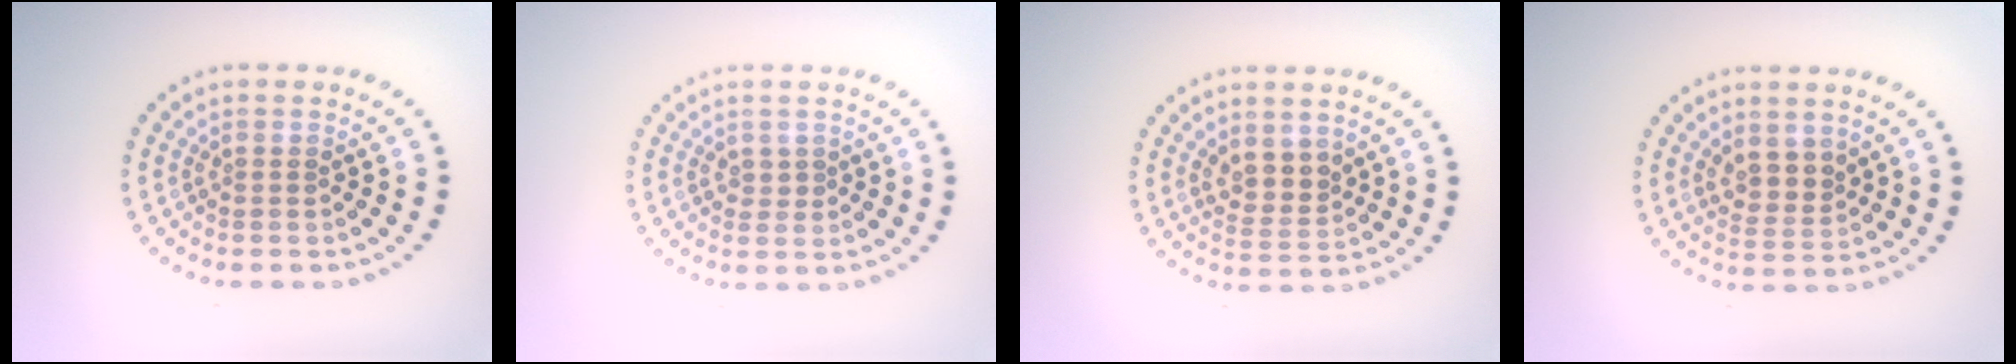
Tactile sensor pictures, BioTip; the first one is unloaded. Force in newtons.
{"total": 0.5, "press": 0.4, "slide": 0.3}
{"total": 2.5, "press": 2.3, "slide": 1.1}
{"total": 2.4, "press": 2.2, "slide": 1.0}